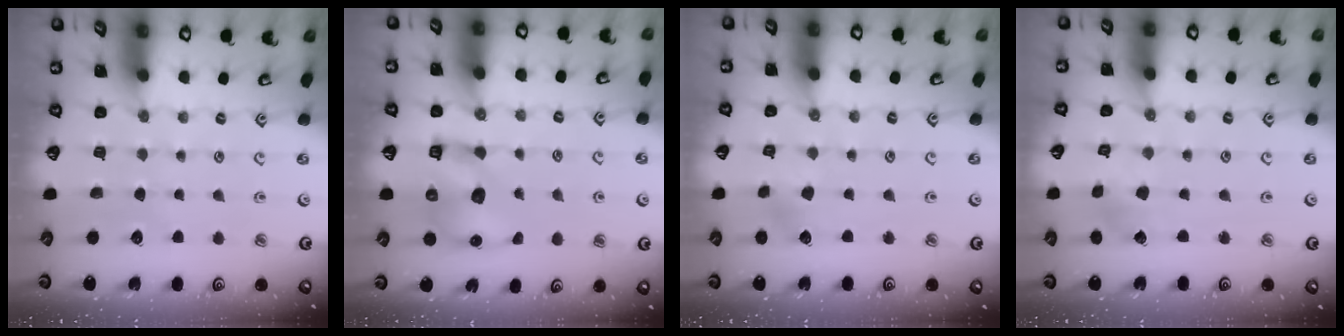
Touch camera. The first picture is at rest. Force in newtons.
{"total": 8.0, "press": 7.9, "slide": 1.2}
{"total": 2.5, "press": 2.5, "slide": 0.3}
{"total": 2.6, "press": 2.6, "slide": 0.3}